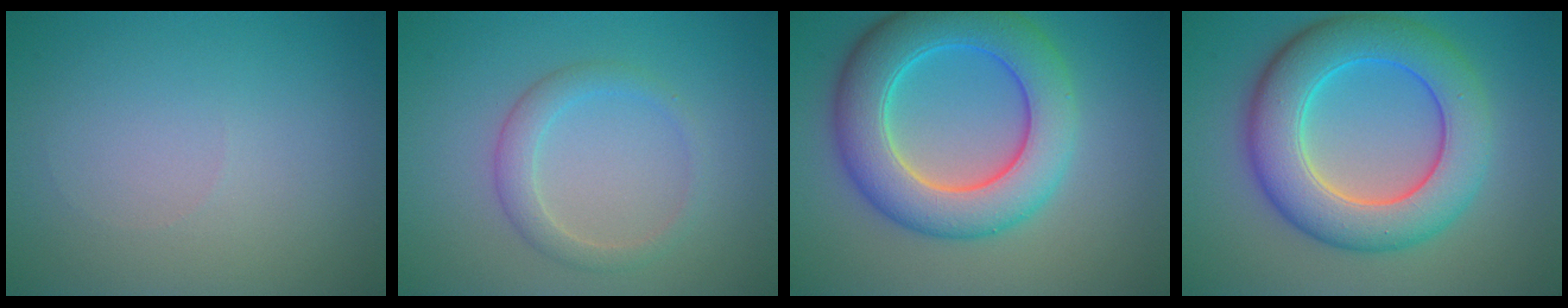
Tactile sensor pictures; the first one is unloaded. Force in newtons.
{"total": 2.2, "press": 2.2, "slide": 0.1}
{"total": 8.9, "press": 8.8, "slide": 0.3}
{"total": 9.1, "press": 9.1, "slide": 0.1}